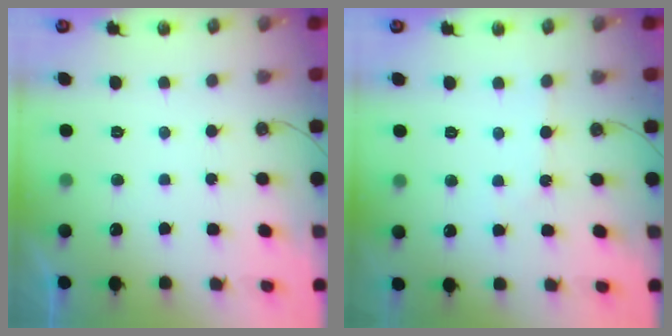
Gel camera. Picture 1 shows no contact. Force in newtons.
{"total": 2.6, "press": 2.6, "slide": 0.3}